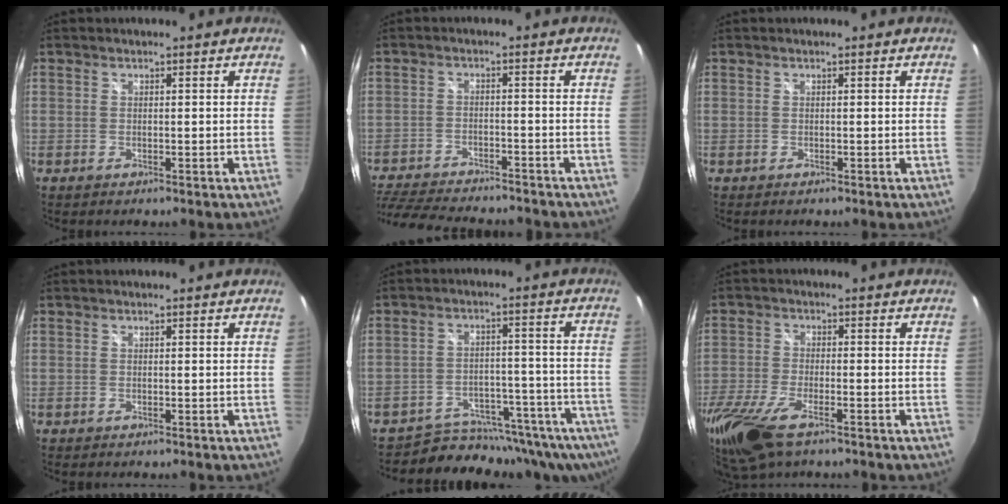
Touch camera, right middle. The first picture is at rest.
{"total": 16.7, "force": [-14.4, 4.6, 7.2], "torque": [-0.166, -0.024, -0.220]}
{"total": 0.0}
{"total": 0.0}
{"total": 13.0, "force": [-11.6, 4.7, 3.8], "torque": [-0.061, 0.008, -0.152]}
{"total": 16.0, "force": [-10.4, 6.2, 10.5], "torque": [-0.252, -0.060, -0.192]}